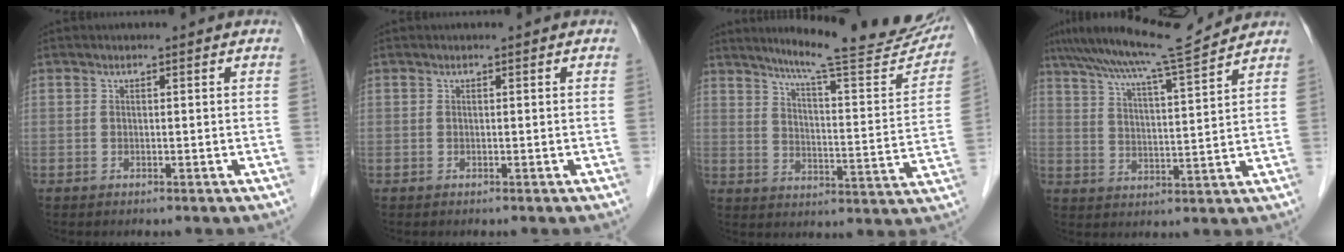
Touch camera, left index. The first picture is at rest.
{"total": 0.0}
{"total": 22.2, "force": [19.8, 1.6, 9.9], "torque": [-0.135, -0.065, 0.249]}
{"total": 12.1, "force": [10.8, -1.4, 5.3], "torque": [-0.093, 0.002, 0.172]}